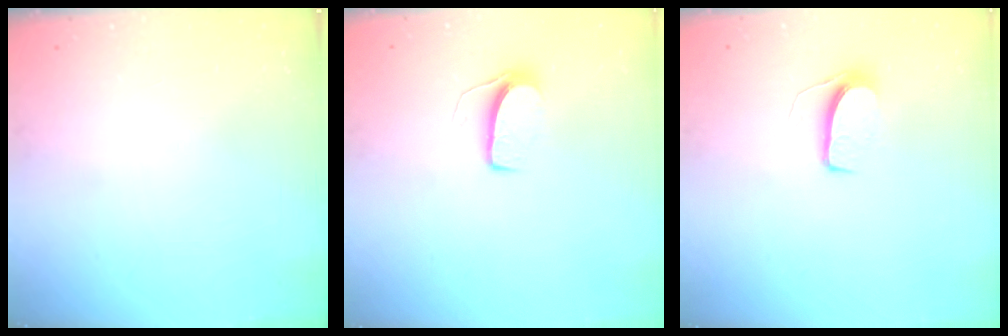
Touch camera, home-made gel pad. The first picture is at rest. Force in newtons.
{"total": 6.8, "press": 6.7, "slide": 0.5}
{"total": 6.6, "press": 6.6, "slide": 0.5}